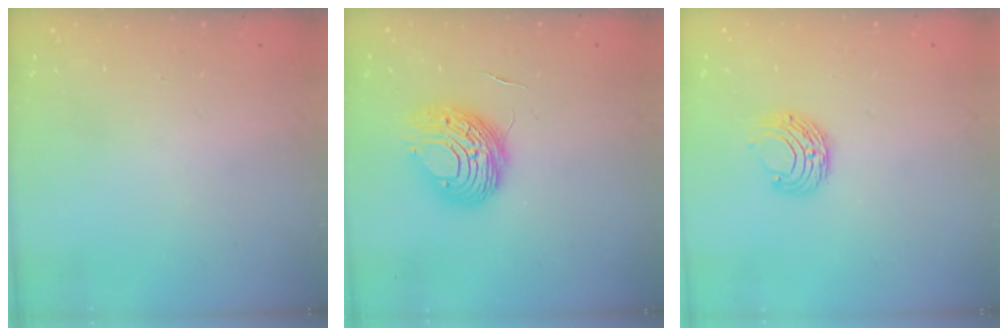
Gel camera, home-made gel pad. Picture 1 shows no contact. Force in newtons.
{"total": 9.7, "press": 9.6, "slide": 1.3}
{"total": 7.5, "press": 7.5, "slide": 0.7}